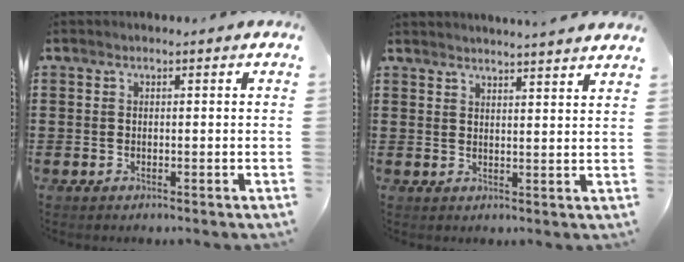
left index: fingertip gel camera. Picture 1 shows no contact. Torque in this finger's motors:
{"motor_torque": [1.60, -0.54, 0.77, 0.16]}